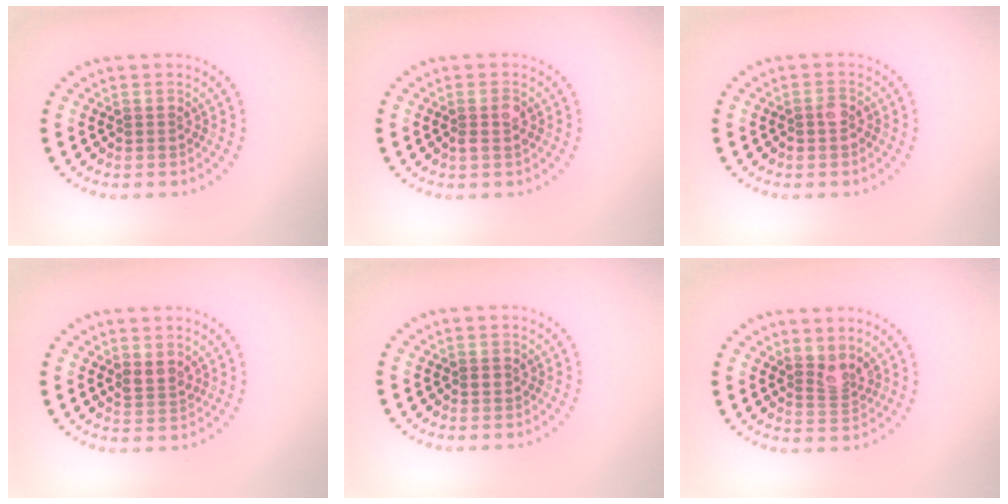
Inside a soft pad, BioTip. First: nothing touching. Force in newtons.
{"total": 1.5, "press": 1.5, "slide": 0.4}
{"total": 1.1, "press": 1.0, "slide": 0.5}
{"total": 1.7, "press": 1.5, "slide": 0.9}
{"total": 0.5, "press": 0.5, "slide": 0.1}
{"total": 2.2, "press": 1.6, "slide": 1.5}